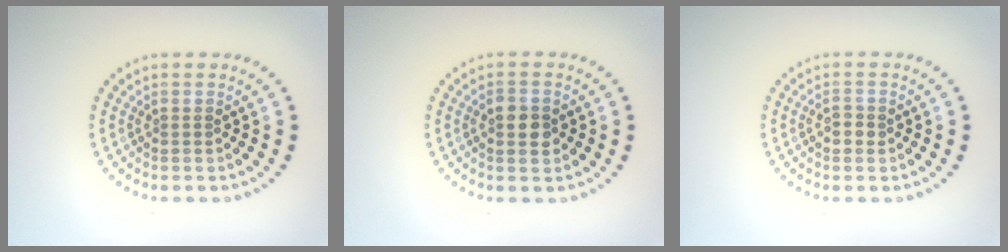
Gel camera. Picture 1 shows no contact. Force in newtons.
{"total": 2.5, "press": 2.5, "slide": 0.1}
{"total": 1.2, "press": 1.2, "slide": 0.1}